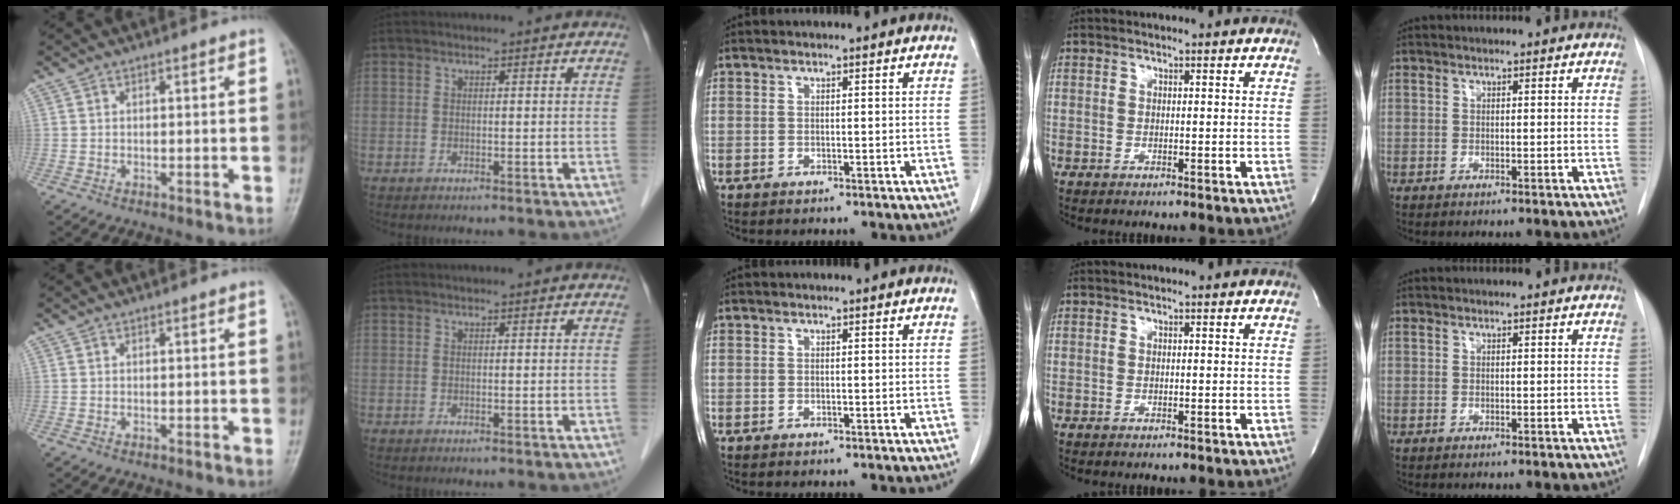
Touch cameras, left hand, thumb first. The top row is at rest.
{}